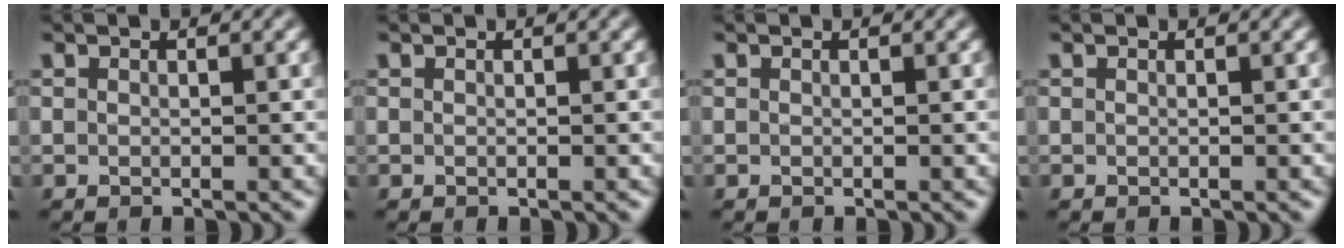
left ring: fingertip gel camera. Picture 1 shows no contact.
{"total": 0.0}
{"total": 0.0}
{"total": 0.0}